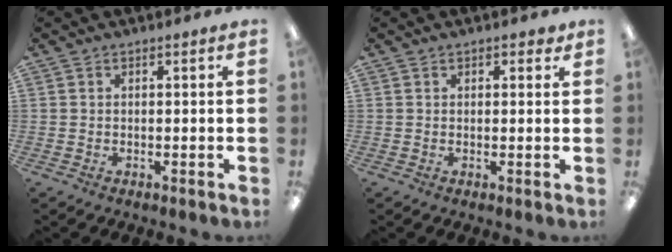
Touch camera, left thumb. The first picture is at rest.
{"total": 1.7, "force": [1.1, 0.9, 0.8], "torque": [-0.010, 0.001, 0.018]}